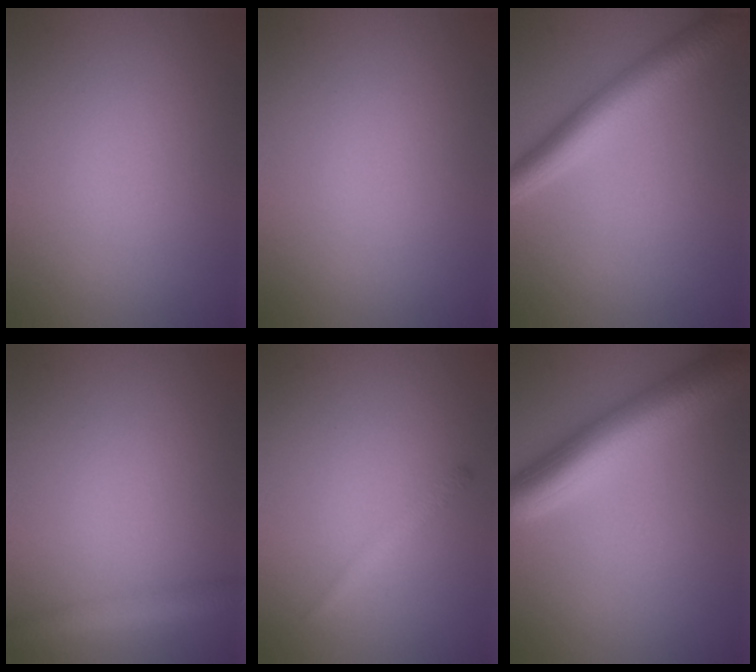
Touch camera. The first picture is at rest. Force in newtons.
{"total": 0.0}
{"total": 5.2, "press": 5.2, "slide": 0.1}
{"total": 2.9, "press": 2.9, "slide": 0.1}
{"total": 1.2, "press": 1.2, "slide": 0.1}
{"total": 8.0, "press": 8.0, "slide": 0.4}